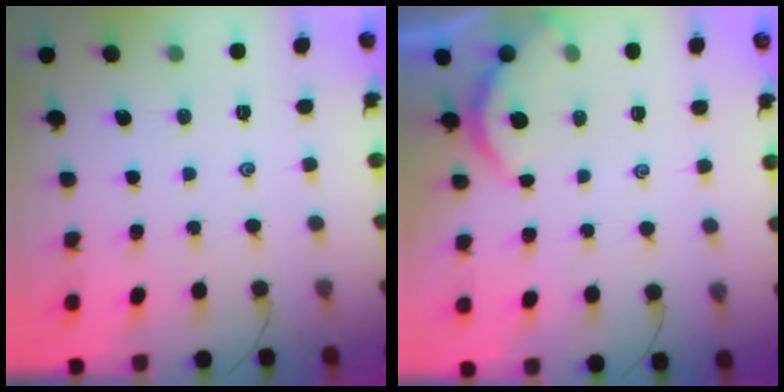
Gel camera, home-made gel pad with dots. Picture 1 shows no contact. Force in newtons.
{"total": 2.5, "press": 2.5, "slide": 0.4}